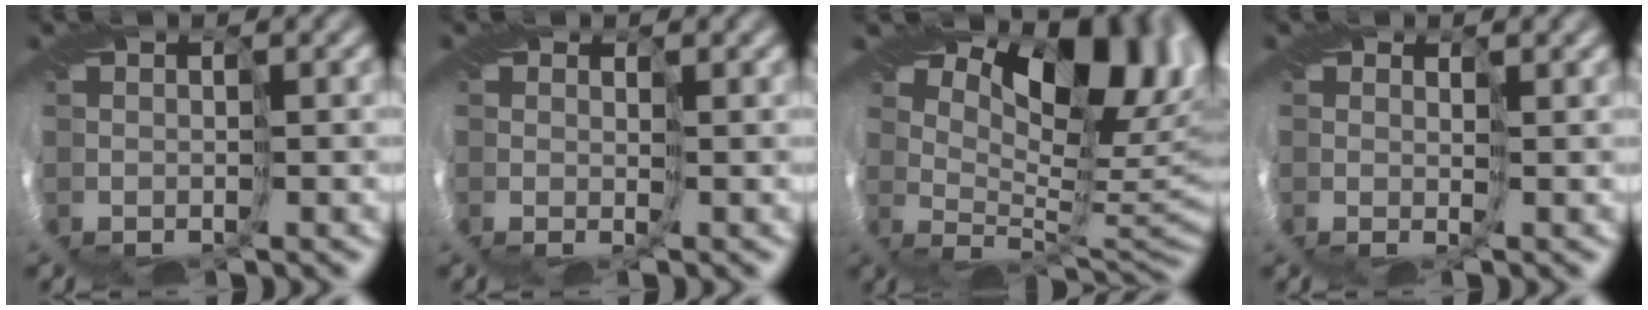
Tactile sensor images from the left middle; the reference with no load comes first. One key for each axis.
{"total": 0.7, "fx": 0.4, "fy": 0.2, "fz": 0.5, "tx": -0.014, "ty": 0.005, "tz": 0.002}
{"total": 9.7, "fx": 5.2, "fy": 4.2, "fz": 7.0, "tx": -0.095, "ty": 0.009, "tz": 0.093}
{"total": 0.9, "fx": 0.7, "fy": 0.3, "fz": 0.5, "tx": -0.013, "ty": 0.004, "tz": 0.009}